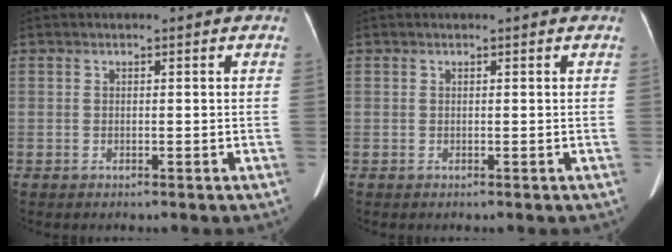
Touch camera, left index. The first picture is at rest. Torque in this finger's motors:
{"motor_torque": [-0.12, -0.07, 0.02, 0.02]}